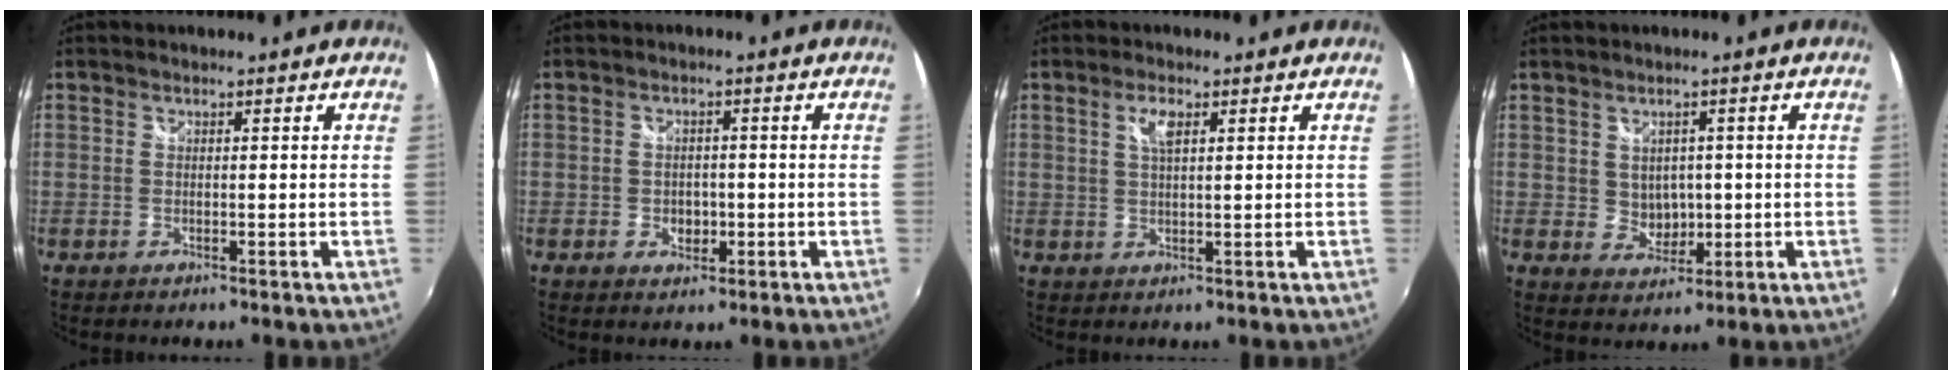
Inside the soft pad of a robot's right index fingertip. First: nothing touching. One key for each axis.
{"total": 3.6, "fx": -1.0, "fy": 2.9, "fz": 2.0, "tx": -0.035, "ty": 0.002, "tz": -0.014}
{"total": 3.0, "fx": 1.3, "fy": 1.0, "fz": 2.5, "tx": -0.047, "ty": 0.002, "tz": 0.023}
{"total": 4.3, "fx": 0.4, "fy": 3.8, "fz": 1.9, "tx": -0.031, "ty": 0.005, "tz": 0.015}